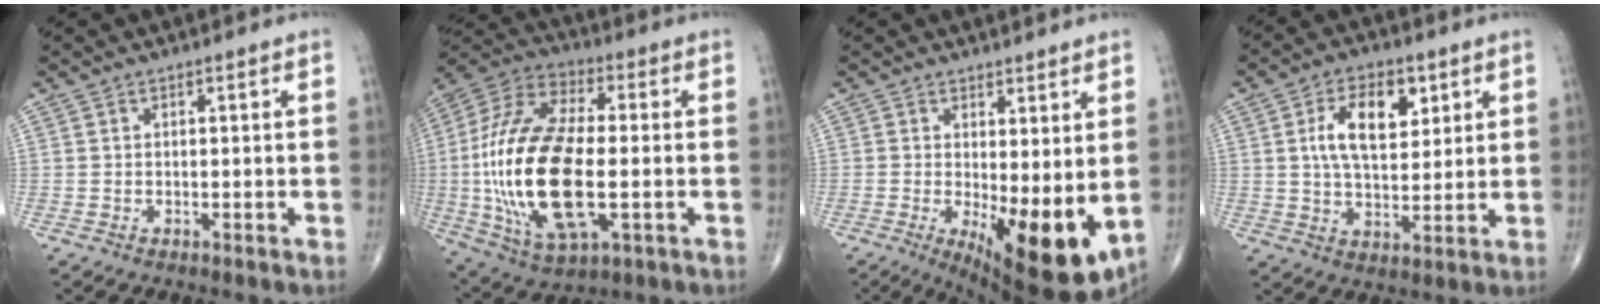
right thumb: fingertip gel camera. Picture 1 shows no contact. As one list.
[{"total": 26.2, "force": [-2.8, 11.8, 23.2], "torque": [-0.495, 0.003, -0.042]}, {"total": 13.3, "force": [-1.4, 4.9, 12.3], "torque": [-0.175, -0.032, -0.004]}, {"total": 11.3, "force": [3.5, 6.3, 8.7], "torque": [-0.126, -0.010, 0.061]}]